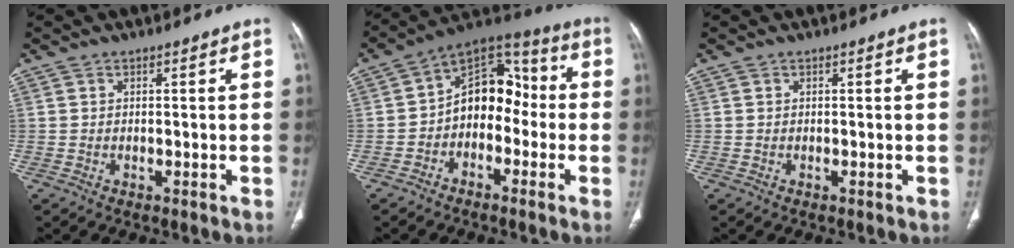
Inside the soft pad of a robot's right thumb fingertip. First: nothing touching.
{"total": 12.2, "force": [-1.9, 8.6, 8.5], "torque": [-0.091, 0.050, -0.050]}
{"total": 0.0}